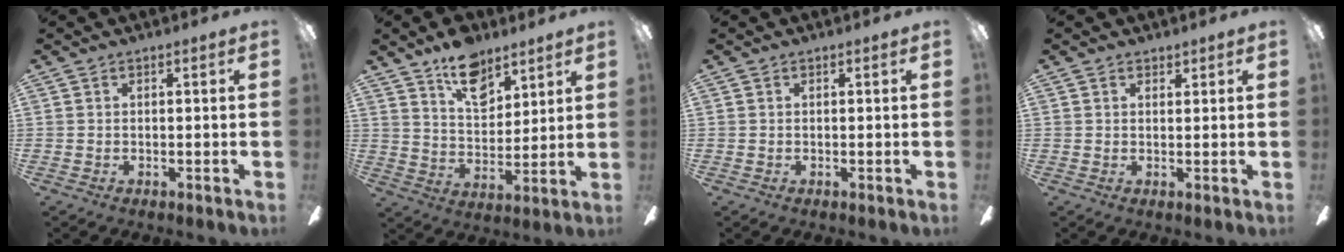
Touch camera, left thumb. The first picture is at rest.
{"total": 12.8, "force": [8.8, 6.8, 6.3], "torque": [-0.091, -0.044, 0.157]}
{"total": 0.0}
{"total": 1.5, "force": [1.2, 0.8, 0.4], "torque": [-0.001, -0.003, 0.021]}